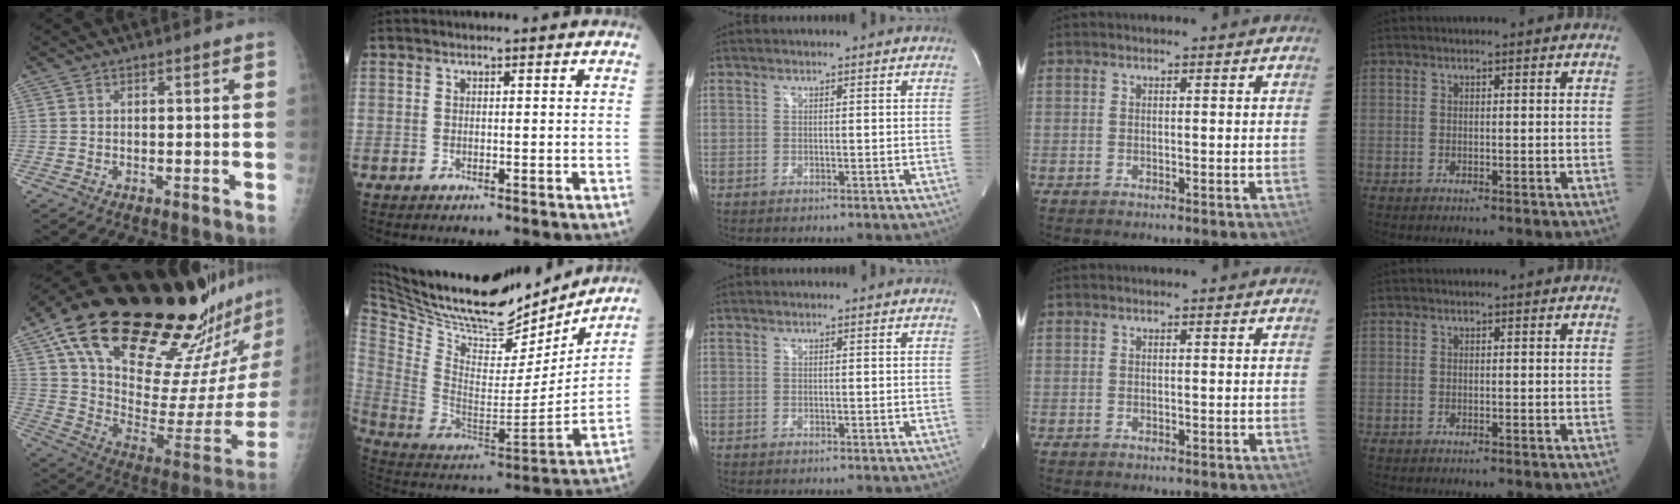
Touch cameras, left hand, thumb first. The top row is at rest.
{"thumb": {"total": 35.8, "force": [24.5, 10.1, 24.2], "torque": [-0.356, -0.077, 0.380]}, "index": {"total": 30.7, "force": [26.5, 8.1, 13.2], "torque": [-0.263, -0.034, 0.408]}}